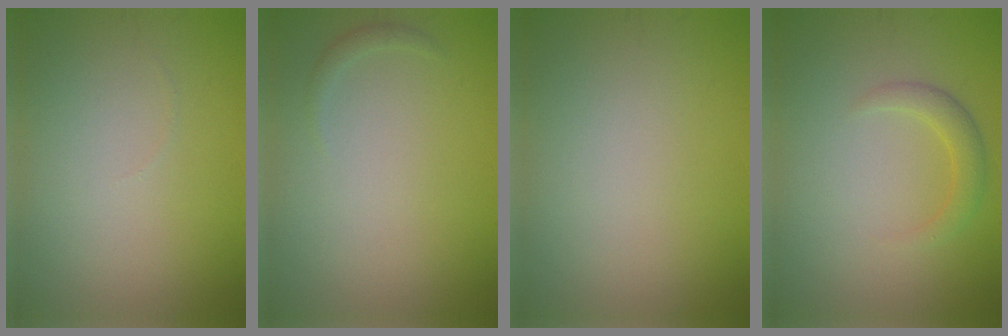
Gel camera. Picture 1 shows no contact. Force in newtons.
{"total": 0.7, "press": 0.7, "slide": 0.1}
{"total": 0.0}
{"total": 2.0, "press": 2.0, "slide": 0.1}